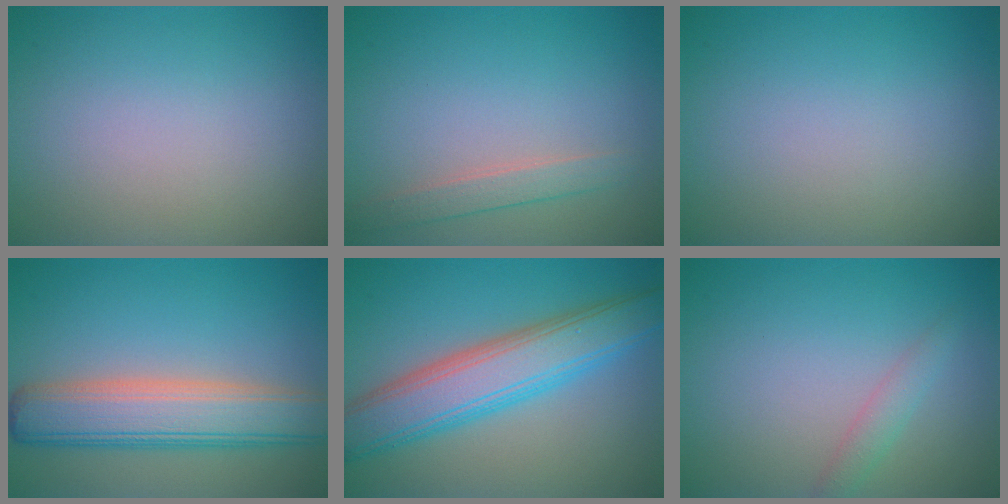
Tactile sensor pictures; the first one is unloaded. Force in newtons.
{"total": 1.8, "press": 1.8, "slide": 0.1}
{"total": 0.0}
{"total": 7.4, "press": 7.3, "slide": 0.5}
{"total": 7.6, "press": 7.6, "slide": 0.1}
{"total": 1.5, "press": 1.5, "slide": 0.0}